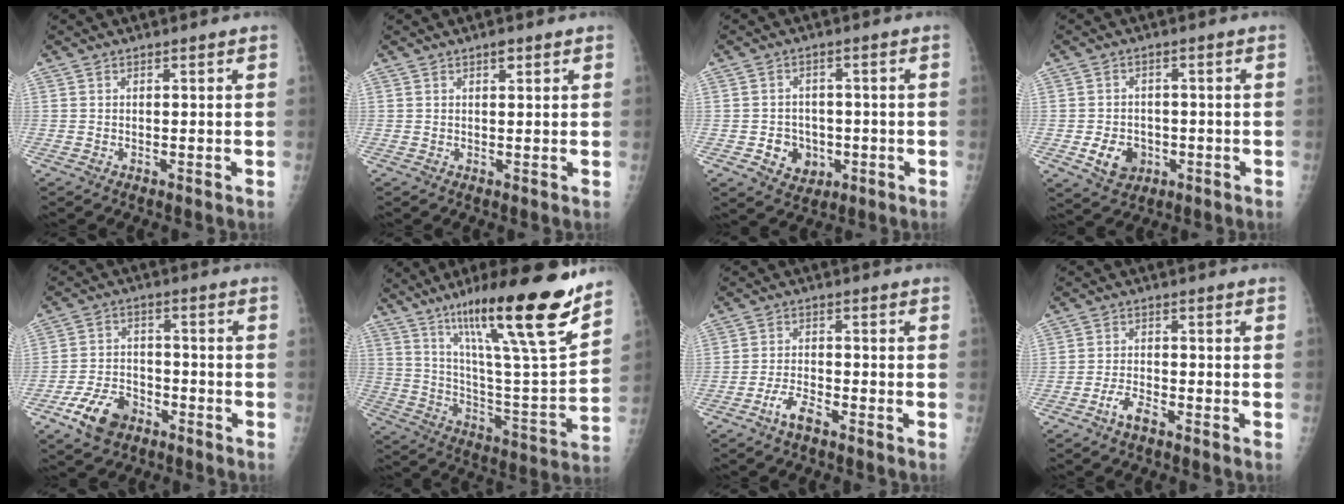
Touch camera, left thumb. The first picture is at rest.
{"total": 1.5, "force": [0.9, 0.5, 1.1], "torque": [-0.011, -0.001, 0.011]}
{"total": 6.2, "force": [-1.7, 5.3, 2.6], "torque": [-0.012, 0.010, -0.020]}
{"total": 6.1, "force": [-1.9, 4.9, 3.2], "torque": [-0.036, 0.009, -0.024]}
{"total": 9.2, "force": [-5.3, 5.9, 4.6], "torque": [-0.073, 0.027, -0.094]}
{"total": 24.7, "force": [16.3, 2.7, 18.4], "torque": [-0.273, -0.071, 0.272]}
{"total": 4.1, "force": [-2.9, 1.3, 2.6], "torque": [-0.055, 0.020, -0.054]}
{"total": 3.4, "force": [-2.4, 1.2, 2.2], "torque": [-0.046, 0.018, -0.045]}